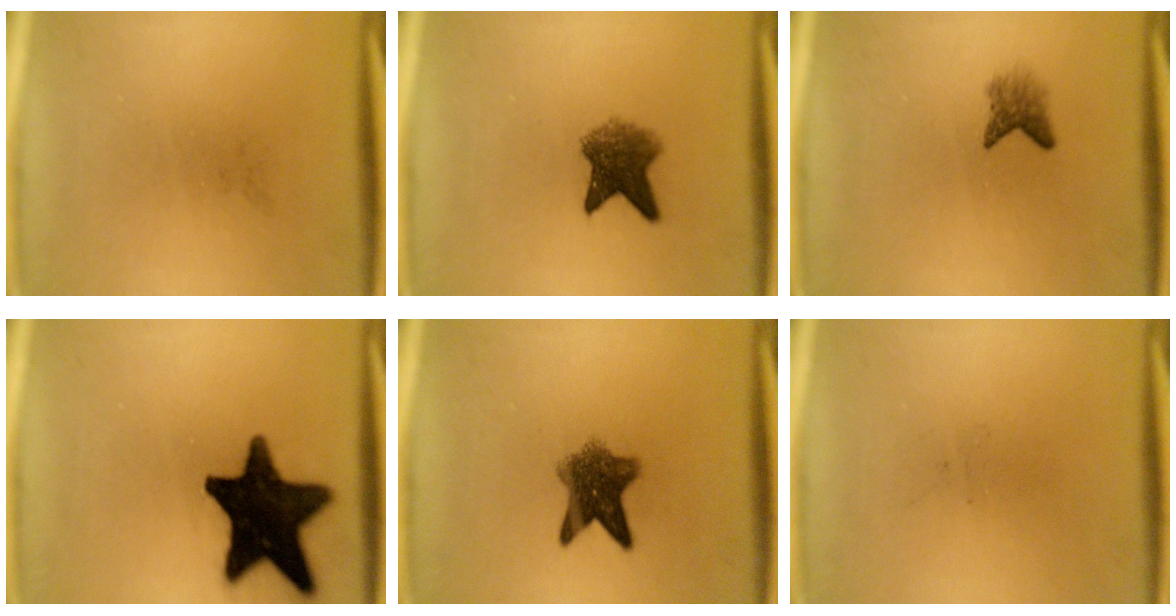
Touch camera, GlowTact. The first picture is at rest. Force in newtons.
{"total": 5.8}
{"total": 2.3}
{"total": 18.5}
{"total": 7.2}
{"total": 0.0}